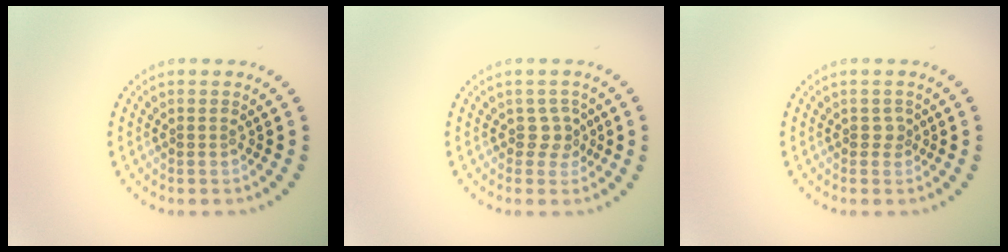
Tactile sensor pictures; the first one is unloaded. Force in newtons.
{"total": 1.6, "press": 1.3, "slide": 1.1}
{"total": 0.9, "press": 0.7, "slide": 0.6}